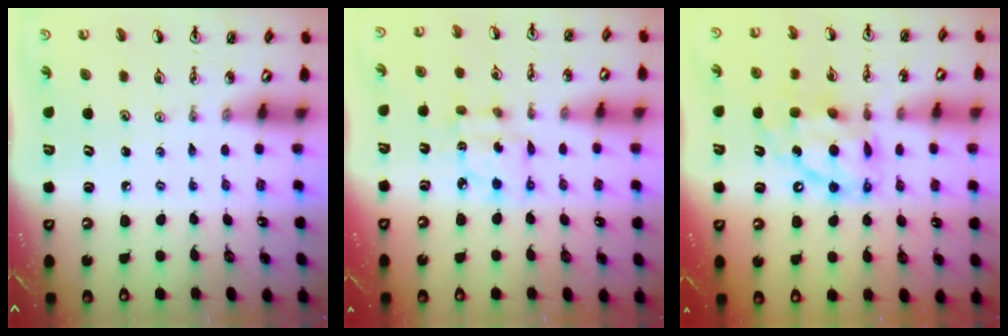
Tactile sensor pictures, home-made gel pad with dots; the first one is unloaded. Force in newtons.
{"total": 6.0, "press": 6.0, "slide": 0.3}
{"total": 13.4, "press": 13.3, "slide": 1.4}